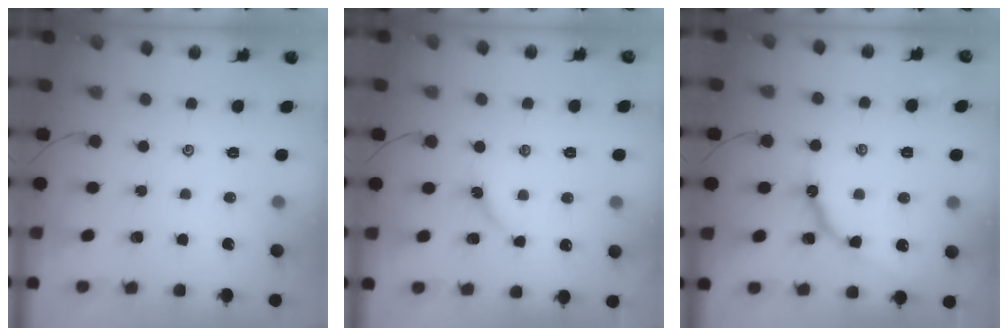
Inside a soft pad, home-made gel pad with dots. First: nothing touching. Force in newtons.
{"total": 4.1, "press": 4.0, "slide": 0.6}
{"total": 9.3, "press": 9.3, "slide": 0.8}